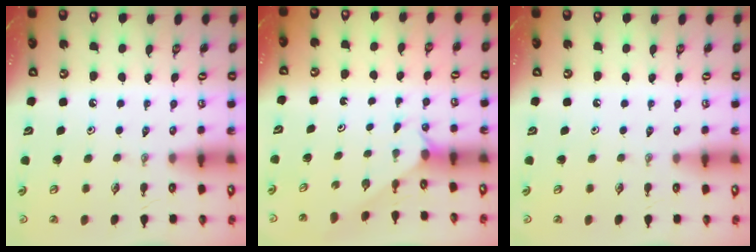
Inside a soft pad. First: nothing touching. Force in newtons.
{"total": 0.9, "press": 0.9, "slide": 0.1}
{"total": 0.0}